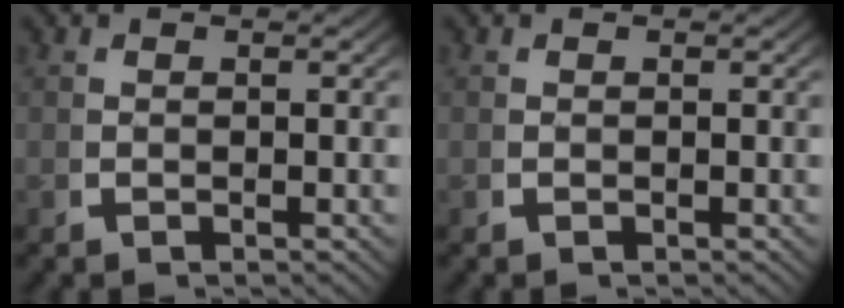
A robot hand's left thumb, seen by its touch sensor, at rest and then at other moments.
{"total": 0.0}